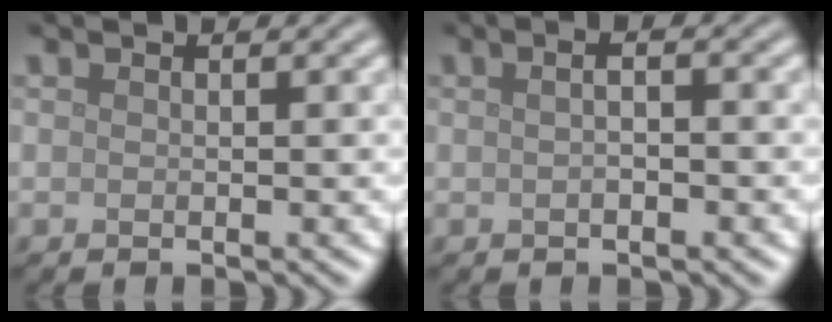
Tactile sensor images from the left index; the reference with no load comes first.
{"total": 3.0, "force": [0.8, 1.5, 2.5], "torque": [-0.022, 0.018, -0.014]}